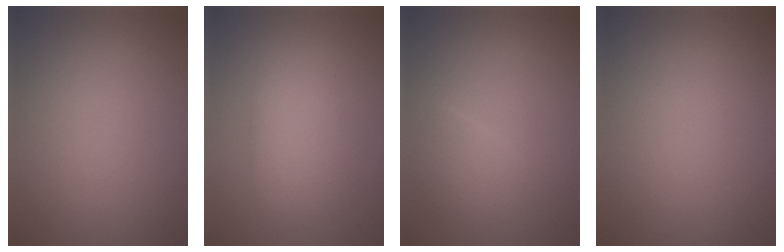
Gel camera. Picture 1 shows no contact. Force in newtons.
{"total": 3.5, "press": 3.5, "slide": 0.3}
{"total": 2.1, "press": 2.1, "slide": 0.0}
{"total": 0.0}